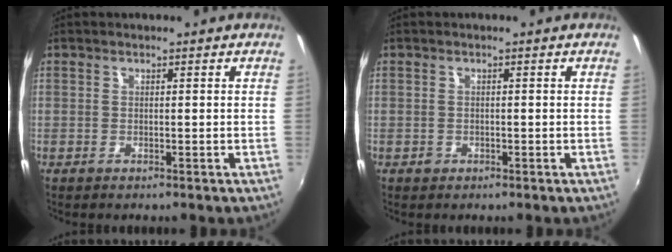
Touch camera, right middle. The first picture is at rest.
{"total": 0.9, "force": [-0.5, 0.7, 0.1], "torque": [-0.002, -0.002, -0.006]}